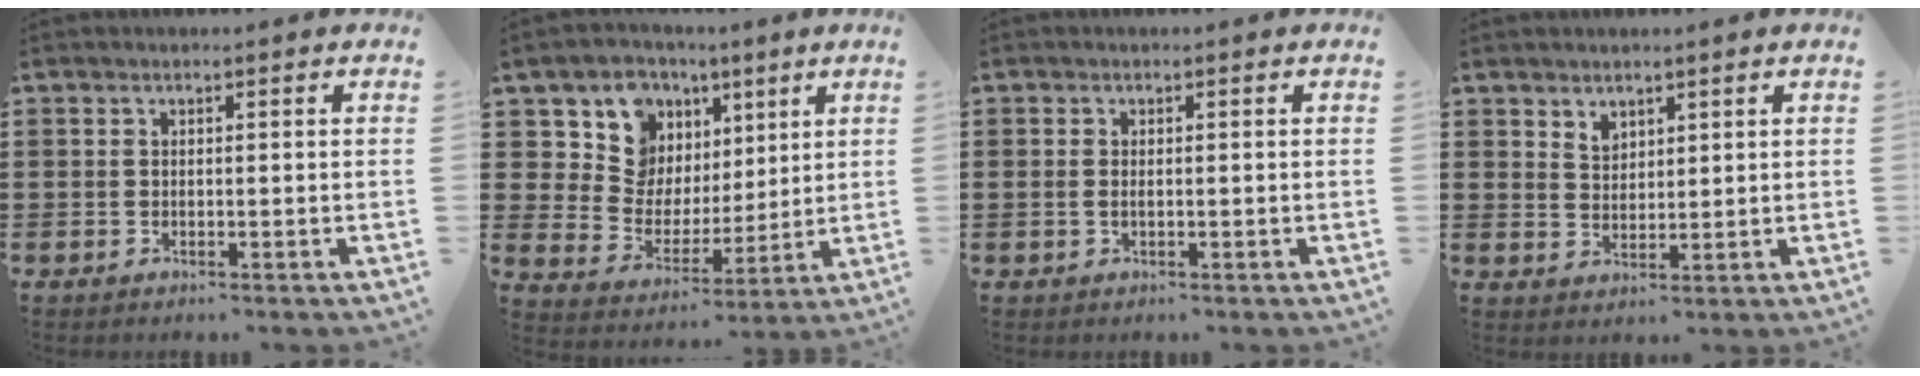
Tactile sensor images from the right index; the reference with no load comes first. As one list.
[{"total": 9.8, "force": [4.8, 8.2, 2.5], "torque": [-0.089, -0.024, 0.092]}, {"total": 0.8, "force": [-0.1, 0.3, 0.8], "torque": [-0.016, 0.000, -0.002]}, {"total": 2.5, "force": [2.1, 1.4, 0.3], "torque": [-0.010, 0.003, 0.042]}]